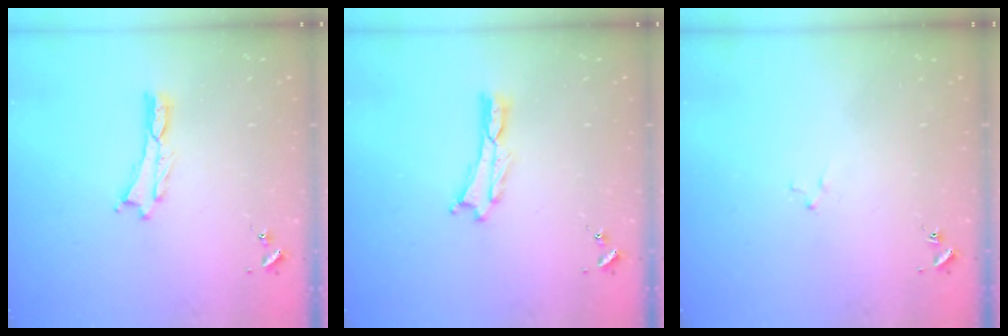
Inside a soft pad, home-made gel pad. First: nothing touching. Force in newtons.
{"total": 0.0}
{"total": 1.5, "press": 1.5, "slide": 0.2}